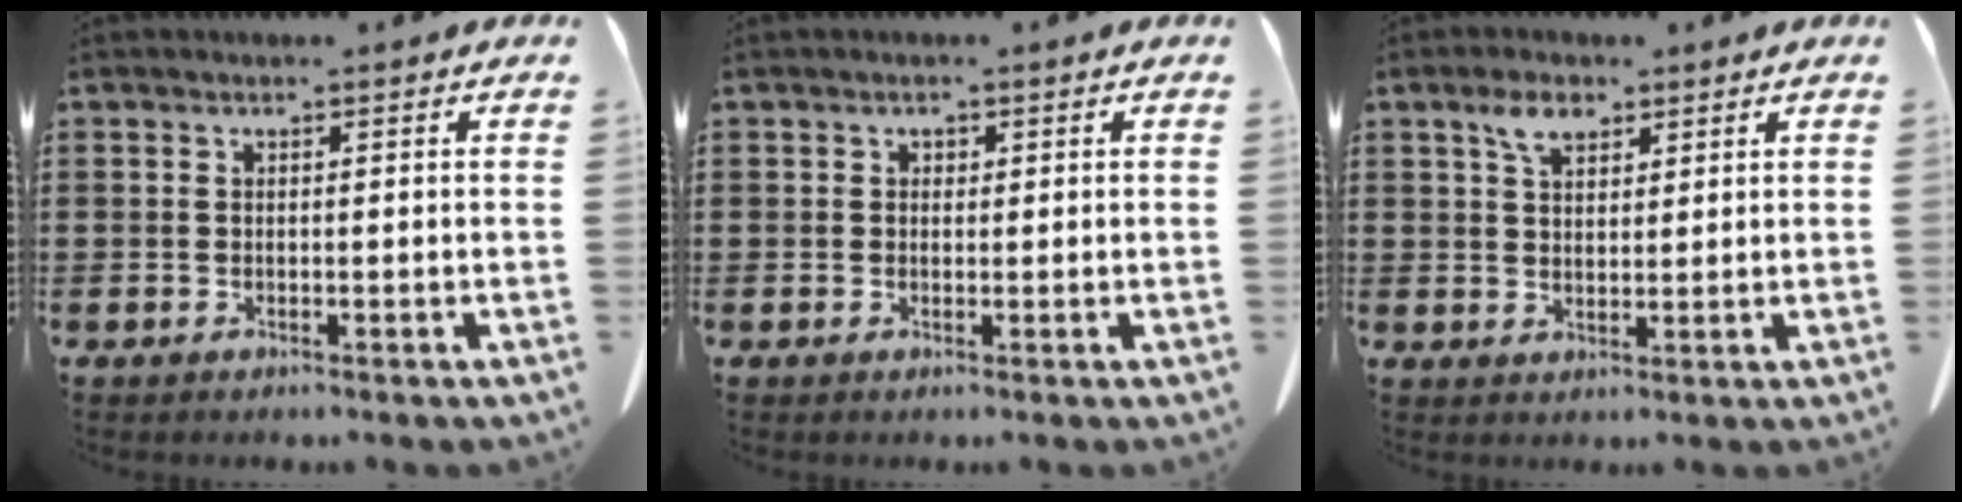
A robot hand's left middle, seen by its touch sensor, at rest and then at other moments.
{"total": 0.7, "force": [0.3, 0.6, 0.1], "torque": [-0.005, 0.004, 0.006]}
{"total": 4.2, "force": [2.6, 2.1, 2.4], "torque": [-0.056, 0.008, 0.047]}